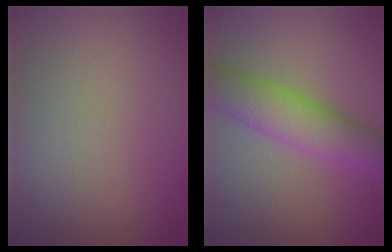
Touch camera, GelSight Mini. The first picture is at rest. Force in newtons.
{"total": 6.4, "press": 6.4, "slide": 0.2}